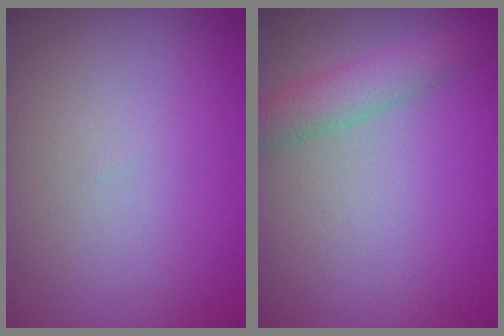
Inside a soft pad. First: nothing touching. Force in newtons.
{"total": 2.2, "press": 2.2, "slide": 0.1}